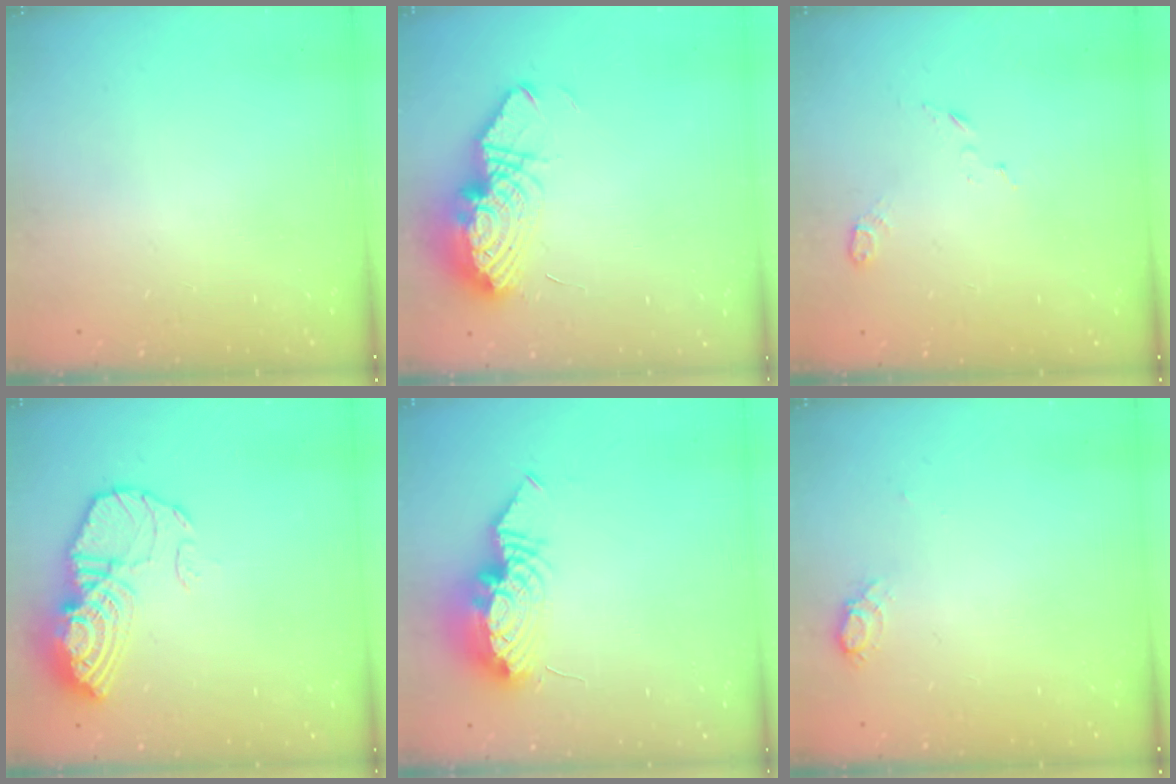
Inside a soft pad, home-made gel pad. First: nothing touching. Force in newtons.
{"total": 12.7, "press": 12.7, "slide": 1.3}
{"total": 4.4, "press": 4.3, "slide": 0.7}
{"total": 13.5, "press": 13.4, "slide": 1.3}
{"total": 12.9, "press": 12.9, "slide": 0.8}
{"total": 5.2, "press": 4.8, "slide": 1.9}